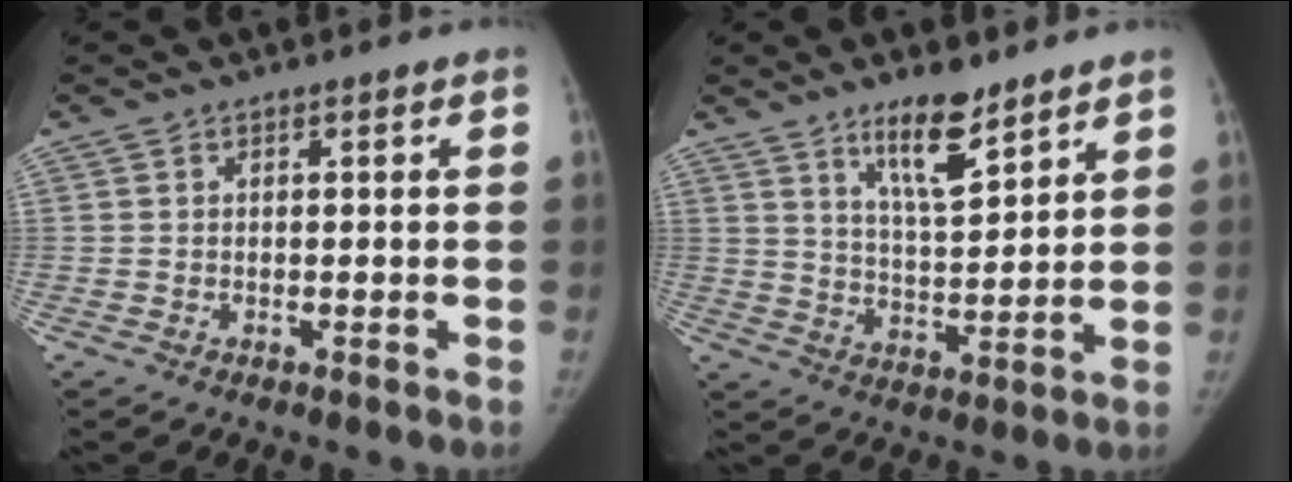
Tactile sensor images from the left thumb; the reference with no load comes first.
{"total": 10.1, "force": [7.0, 2.8, 6.7], "torque": [-0.096, -0.053, 0.125]}